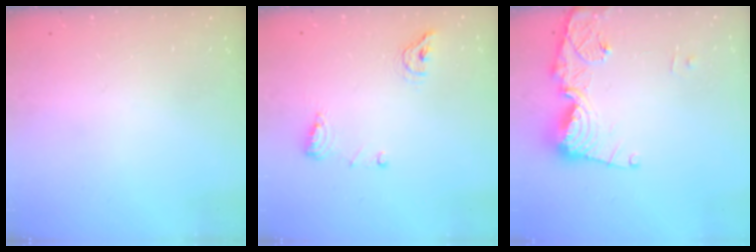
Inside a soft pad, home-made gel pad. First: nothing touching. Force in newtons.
{"total": 8.2, "press": 8.1, "slide": 1.5}
{"total": 14.4, "press": 14.4, "slide": 1.4}